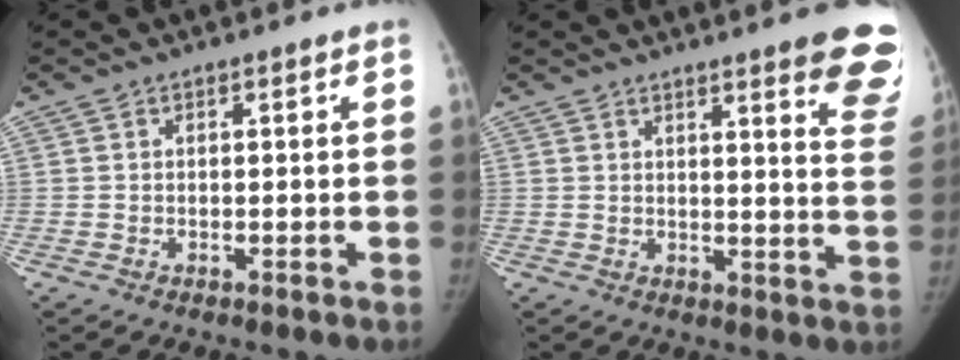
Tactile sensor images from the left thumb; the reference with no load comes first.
{"total": 13.2, "force": [8.9, 2.3, 9.6], "torque": [-0.084, -0.047, 0.089]}